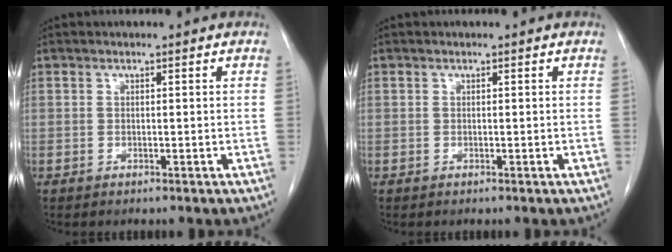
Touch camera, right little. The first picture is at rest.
{"total": 0.0}